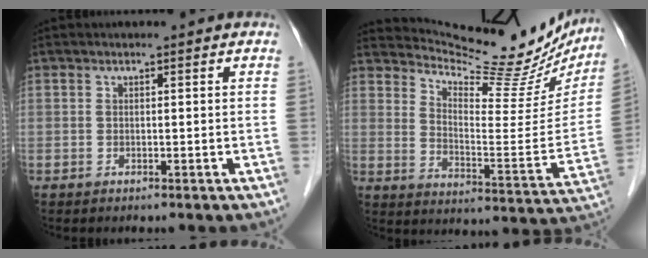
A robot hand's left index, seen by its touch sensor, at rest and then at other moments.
{"total": 21.4, "force": [19.9, 4.3, 6.4], "torque": [-0.090, -0.060, 0.259]}